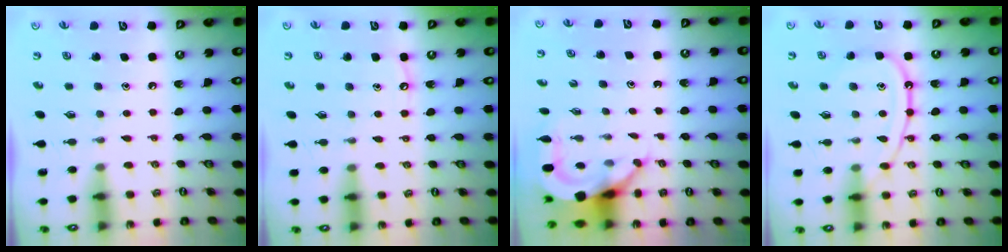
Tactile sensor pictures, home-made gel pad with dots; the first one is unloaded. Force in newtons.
{"total": 4.7, "press": 4.7, "slide": 0.7}
{"total": 6.6, "press": 6.6, "slide": 0.5}
{"total": 11.7, "press": 11.7, "slide": 1.2}